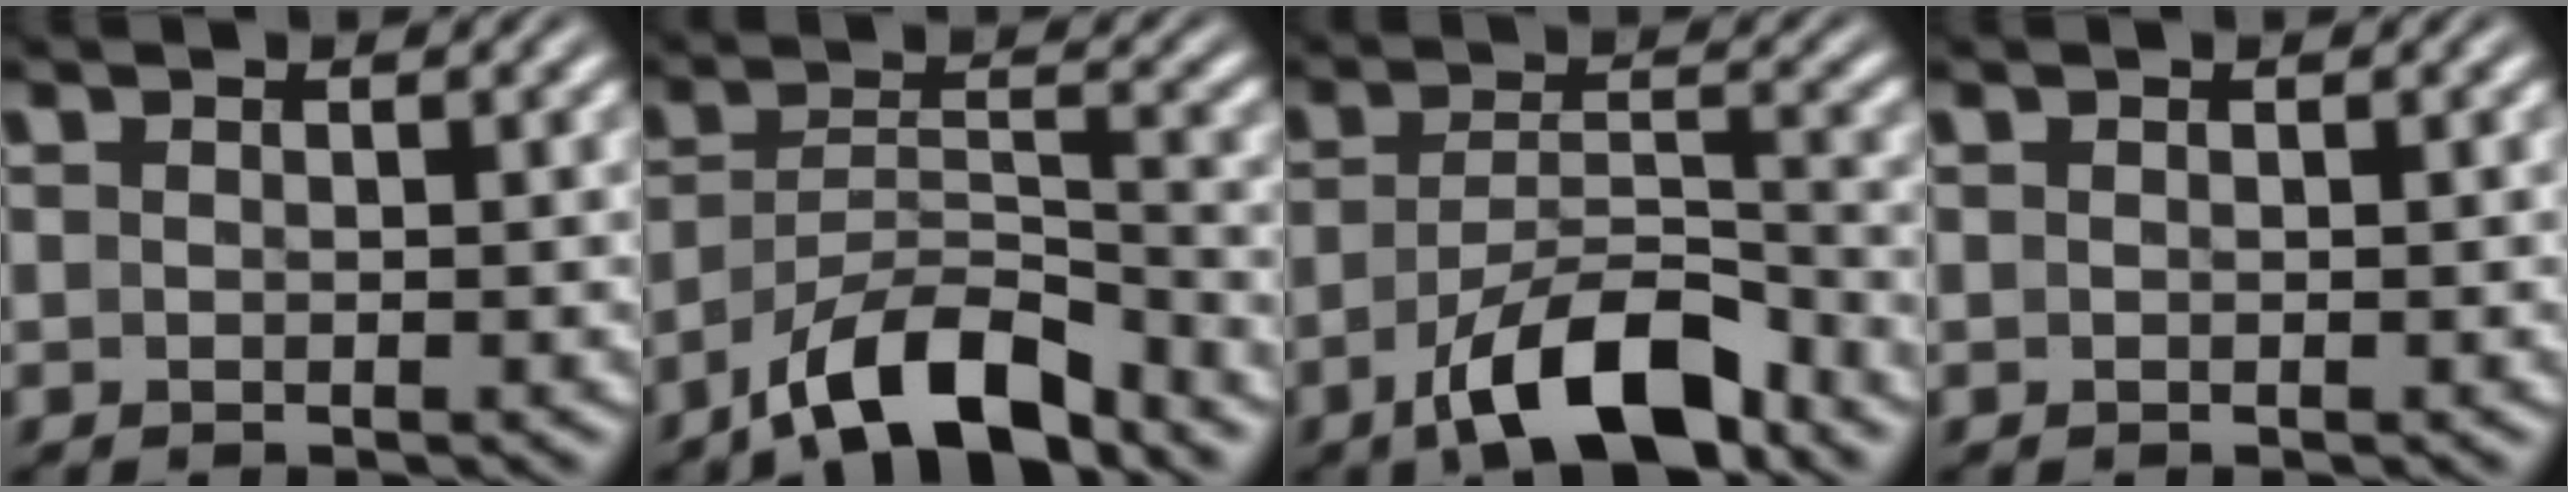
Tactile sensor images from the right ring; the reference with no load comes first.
{"total": 6.1, "force": [-4.5, 2.3, 3.4], "torque": [-0.053, -0.015, -0.067]}
{"total": 6.3, "force": [-4.0, 1.8, 4.5], "torque": [-0.062, -0.015, -0.060]}
{"total": 0.0}